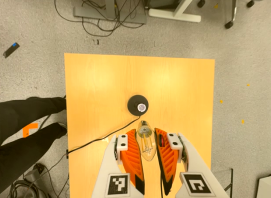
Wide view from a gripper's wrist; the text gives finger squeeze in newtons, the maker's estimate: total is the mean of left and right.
{"total": 21.2, "left": 25.5, "right": 17.0}